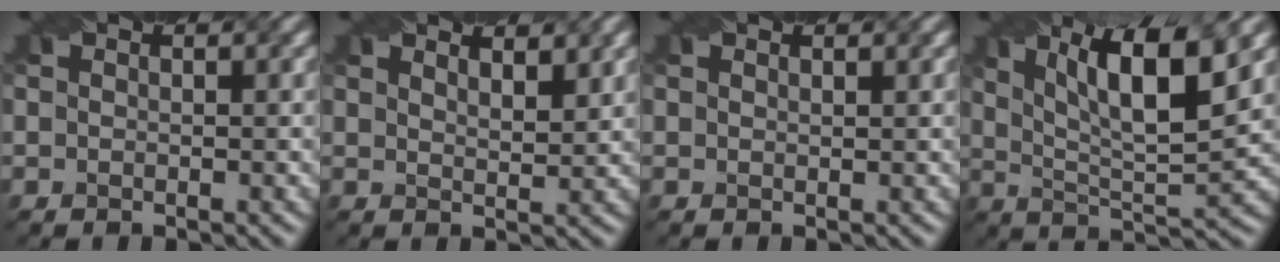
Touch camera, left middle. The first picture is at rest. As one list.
[{"total": 3.5, "force": [2.7, 1.1, 1.9], "torque": [-0.009, 0.009, 0.025]}, {"total": 0.7, "force": [0.6, 0.1, 0.3], "torque": [-0.007, -0.003, 0.006]}, {"total": 10.3, "force": [4.5, 2.9, 8.8], "torque": [-0.134, 0.004, 0.069]}]